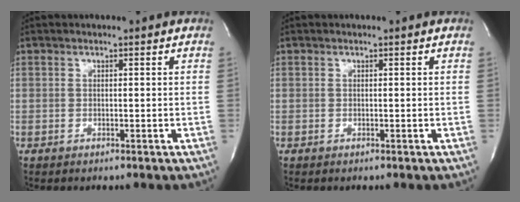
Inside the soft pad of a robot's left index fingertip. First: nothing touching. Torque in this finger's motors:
{"motor_torque": [0.00, 0.00, 0.00, 0.00]}